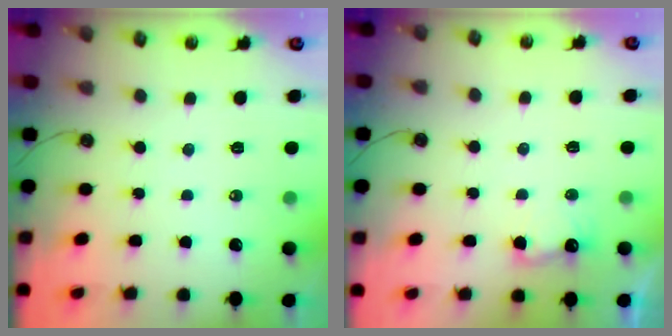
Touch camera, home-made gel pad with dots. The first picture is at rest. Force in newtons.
{"total": 7.1, "press": 7.0, "slide": 1.2}